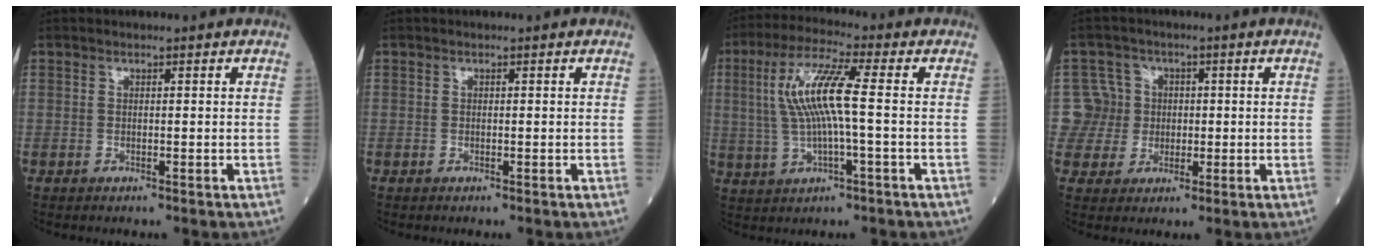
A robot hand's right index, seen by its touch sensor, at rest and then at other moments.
{"total": 0.0}
{"total": 10.8, "force": [0.7, 1.7, 10.6], "torque": [-0.228, 0.016, 0.016]}
{"total": 6.7, "force": [0.5, 6.7, 0.5], "torque": [-0.011, 0.024, 0.017]}